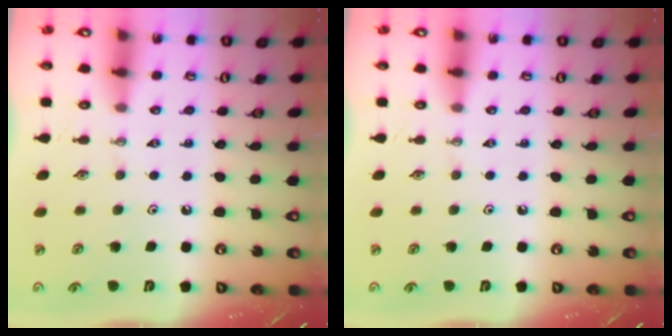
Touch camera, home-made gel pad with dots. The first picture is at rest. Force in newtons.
{"total": 0.0}